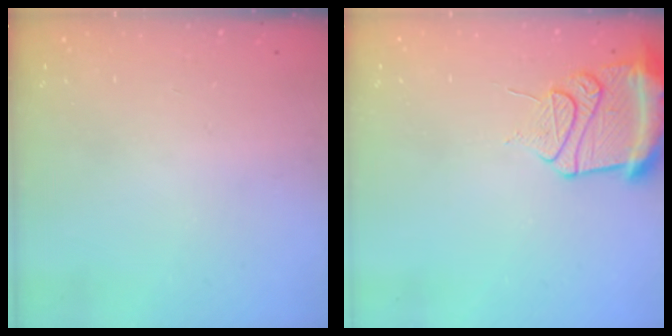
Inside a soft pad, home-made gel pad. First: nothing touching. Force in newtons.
{"total": 12.9, "press": 12.8, "slide": 1.5}